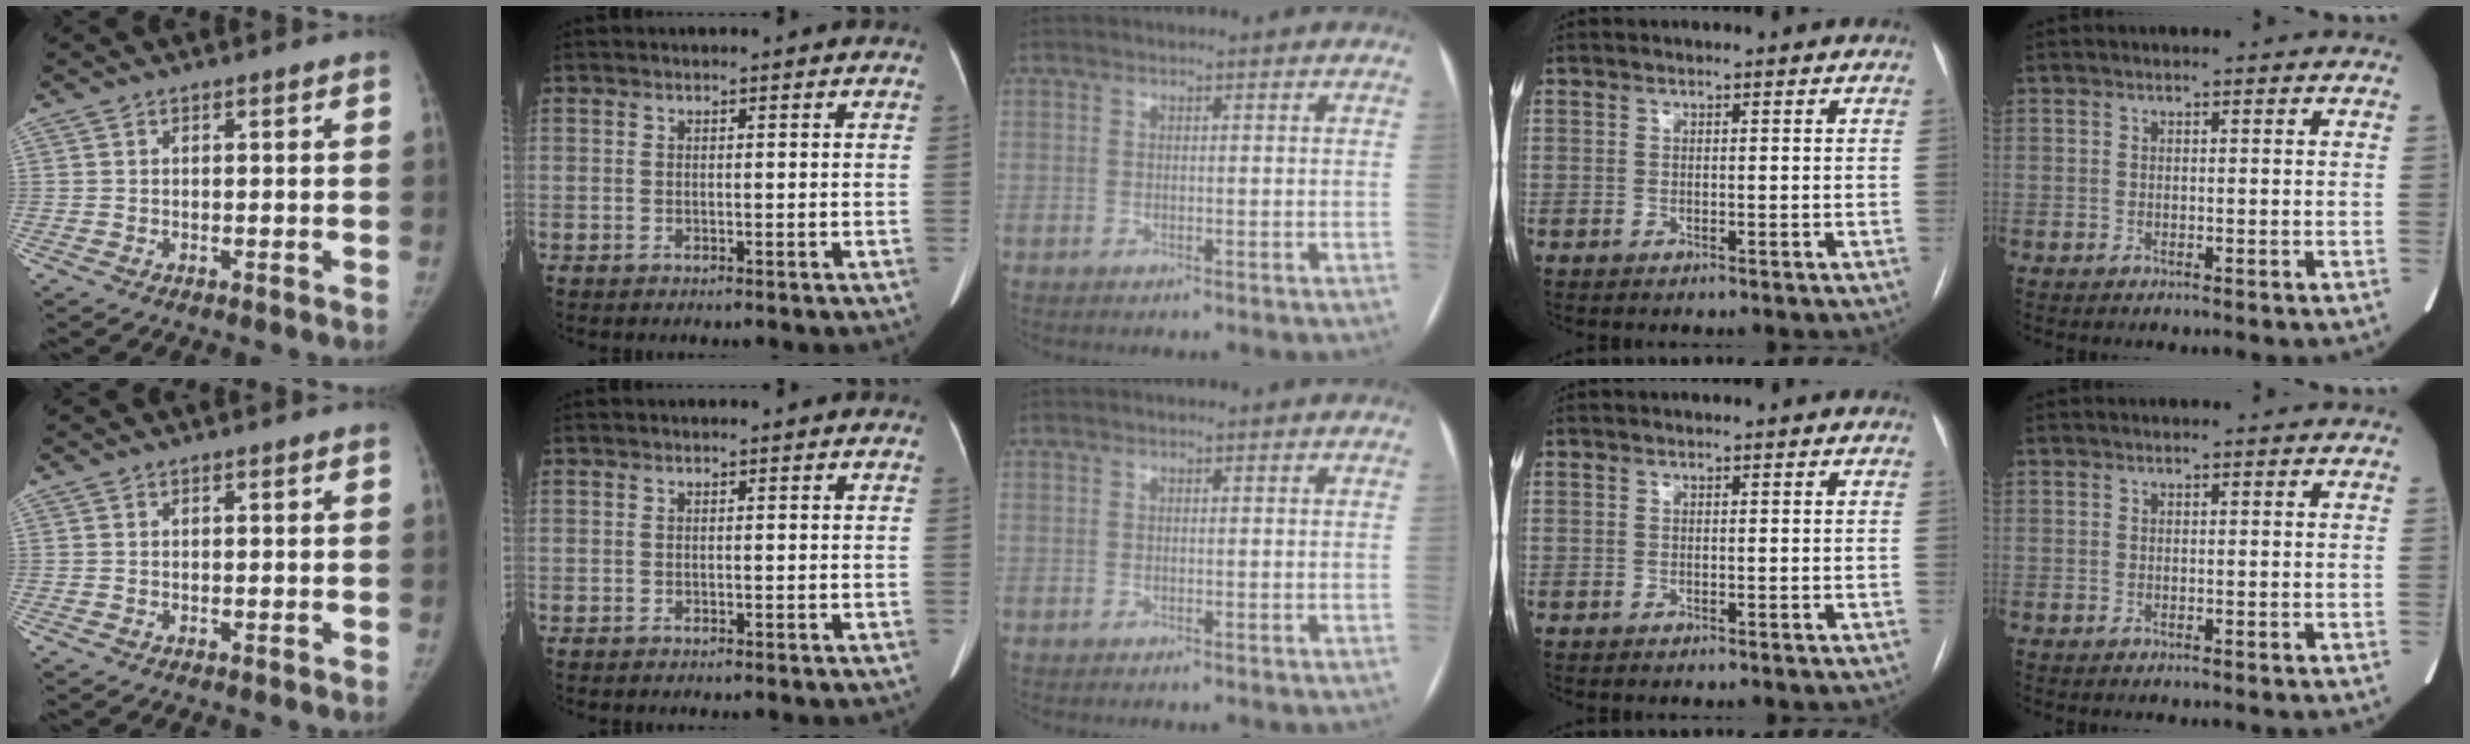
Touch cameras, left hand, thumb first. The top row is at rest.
{}